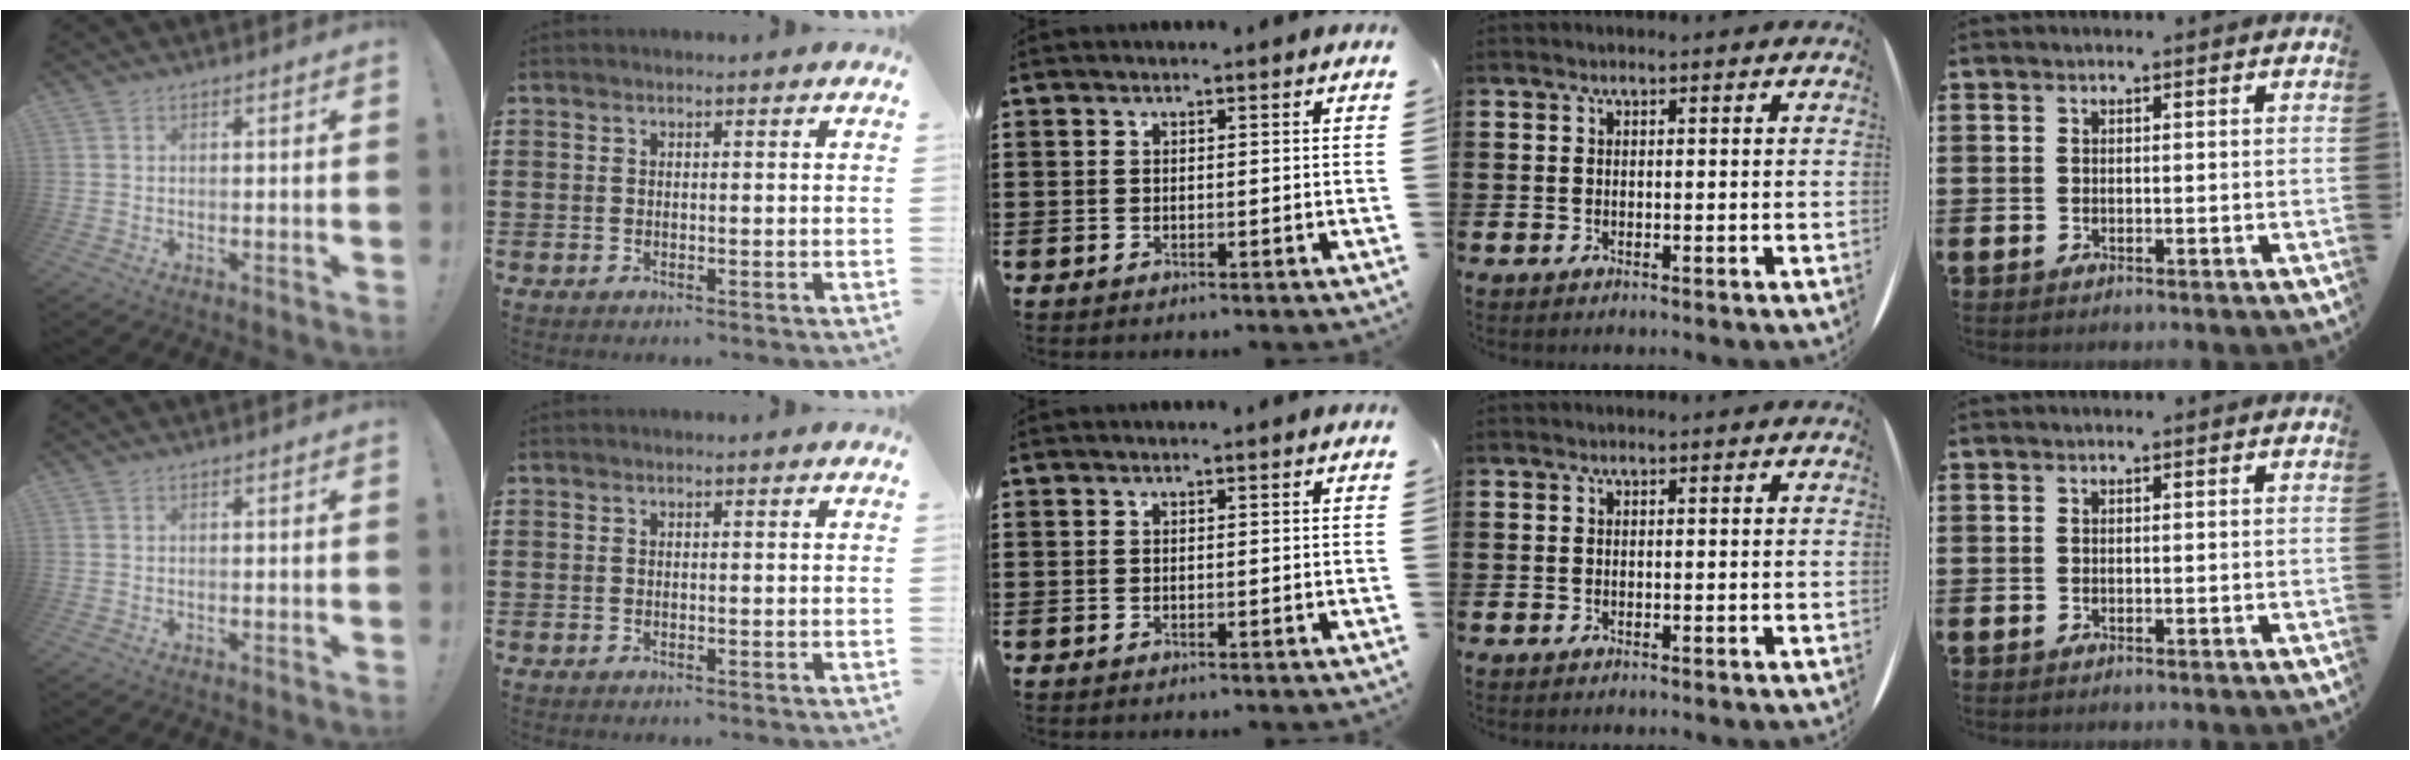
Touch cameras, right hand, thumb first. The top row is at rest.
{}